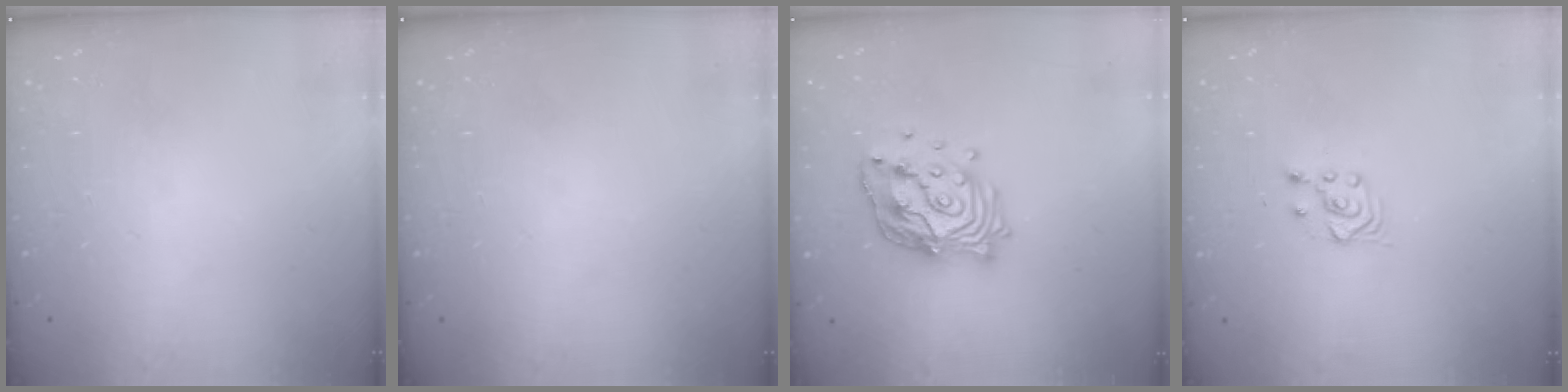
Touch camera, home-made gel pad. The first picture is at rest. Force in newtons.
{"total": 0.0}
{"total": 15.2, "press": 15.1, "slide": 1.5}
{"total": 3.3, "press": 3.0, "slide": 1.4}